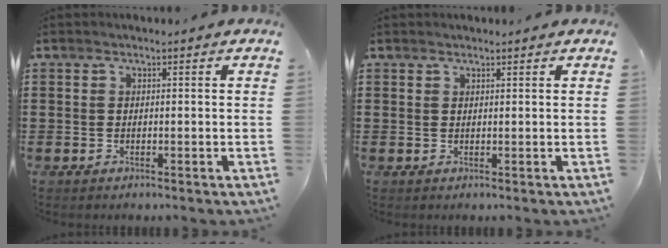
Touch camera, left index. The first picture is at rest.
{"total": 0.7, "force": [0.7, 0.2, 0.0], "torque": [-0.003, 0.000, 0.015]}